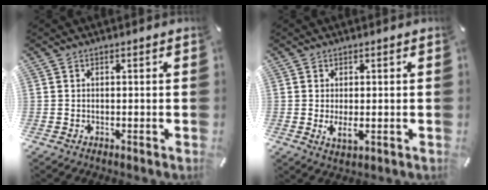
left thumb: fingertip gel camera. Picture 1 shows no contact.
{"total": 3.9, "force": [-0.4, 1.6, 3.5], "torque": [-0.073, -0.011, -0.012]}